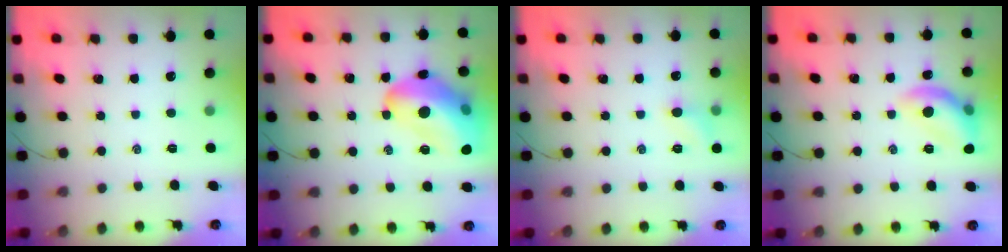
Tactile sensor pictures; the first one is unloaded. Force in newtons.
{"total": 22.2, "press": 21.9, "slide": 3.7}
{"total": 5.8, "press": 5.6, "slide": 1.6}
{"total": 12.1, "press": 12.1, "slide": 0.7}